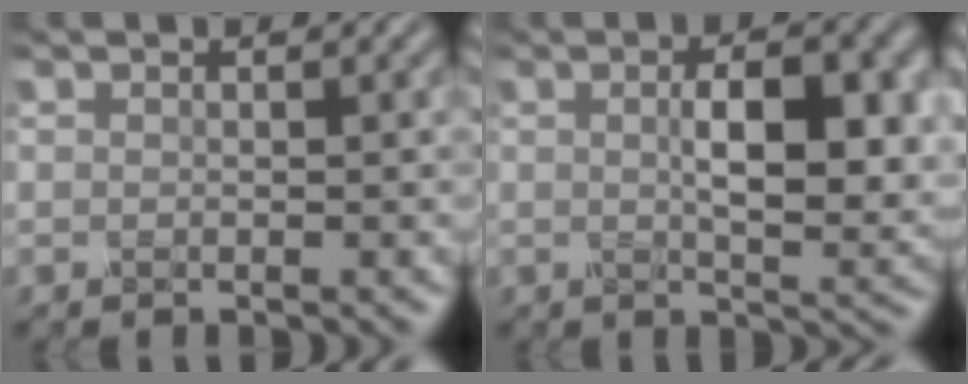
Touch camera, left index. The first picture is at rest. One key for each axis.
{"total": 7.4, "fx": 0.6, "fy": 2.9, "fz": 6.8, "tx": -0.102, "ty": 0.000, "tz": 0.010}